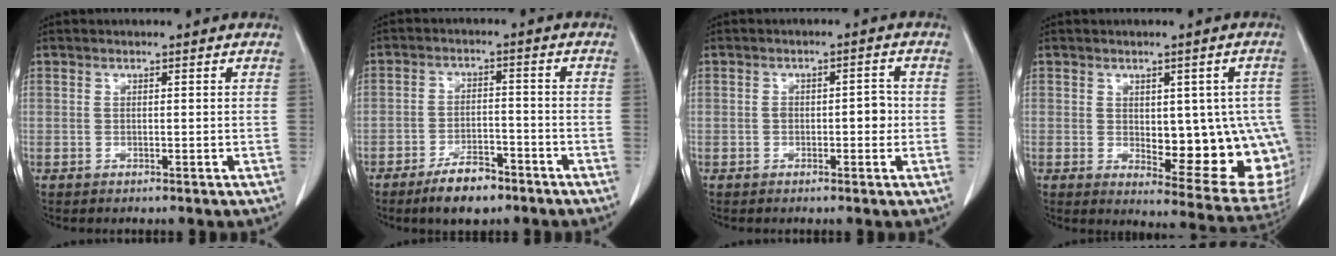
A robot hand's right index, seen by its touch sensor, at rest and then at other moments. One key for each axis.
{"total": 6.5, "fx": -4.7, "fy": 2.5, "fz": 3.7, "tx": -0.069, "ty": 0.001, "tz": -0.077}
{"total": 3.1, "fx": -0.5, "fy": 1.5, "fz": 2.6, "tx": -0.034, "ty": 0.010, "tz": -0.006}
{"total": 15.9, "fx": -1.6, "fy": 6.3, "fz": 14.5, "tx": -0.123, "ty": 0.005, "tz": 0.004}